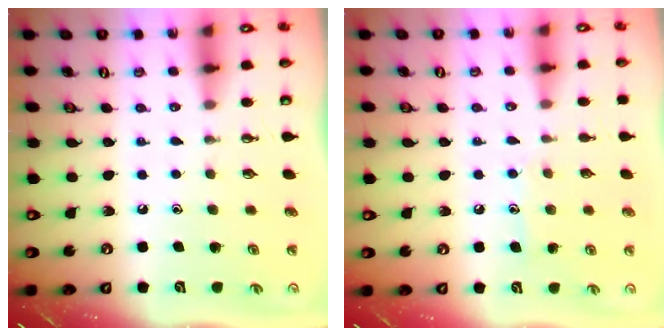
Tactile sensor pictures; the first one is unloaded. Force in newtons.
{"total": 6.6, "press": 6.6, "slide": 0.1}